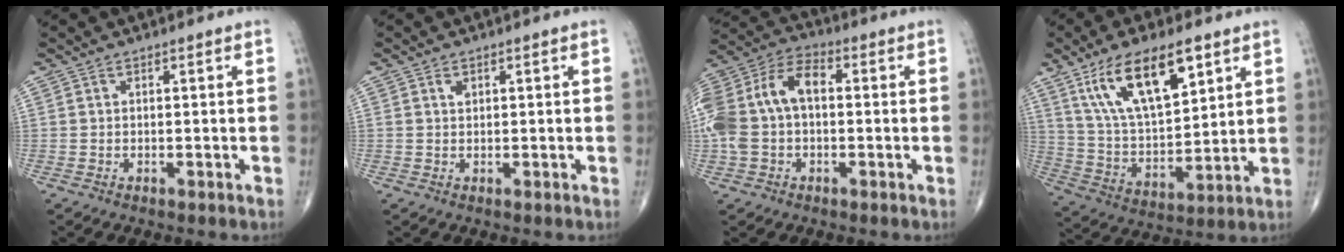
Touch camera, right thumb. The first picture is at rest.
{"total": 1.1, "force": [0.6, 0.8, 0.6], "torque": [-0.003, -0.002, 0.010]}
{"total": 15.5, "force": [0.6, 9.8, 11.9], "torque": [-0.256, 0.047, 0.003]}
{"total": 17.6, "force": [9.4, 7.0, 13.1], "torque": [-0.210, -0.033, 0.181]}